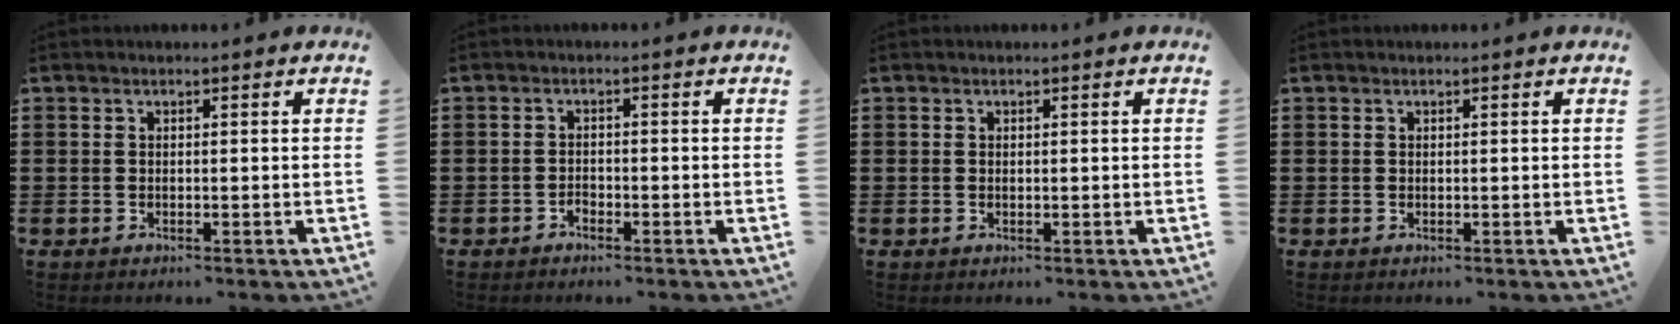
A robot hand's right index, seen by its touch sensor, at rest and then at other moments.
{"total": 1.2, "force": [-1.1, 0.5, 0.3], "torque": [-0.010, 0.000, -0.023]}
{"total": 0.0}
{"total": 0.0}